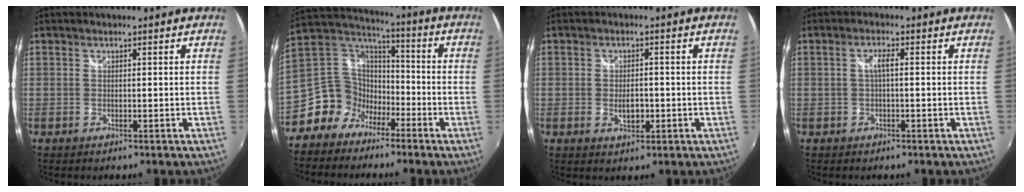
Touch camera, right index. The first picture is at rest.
{"total": 10.6, "force": [-6.3, 8.0, 3.0], "torque": [-0.085, 0.038, -0.124]}
{"total": 3.4, "force": [-0.7, 1.9, 2.7], "torque": [-0.046, -0.003, -0.011]}
{"total": 1.9, "force": [-0.1, 0.2, 1.9], "torque": [-0.037, 0.004, -0.004]}